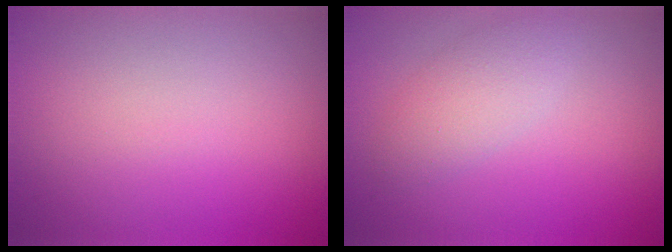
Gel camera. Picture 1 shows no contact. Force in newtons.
{"total": 2.6, "press": 2.6, "slide": 0.2}